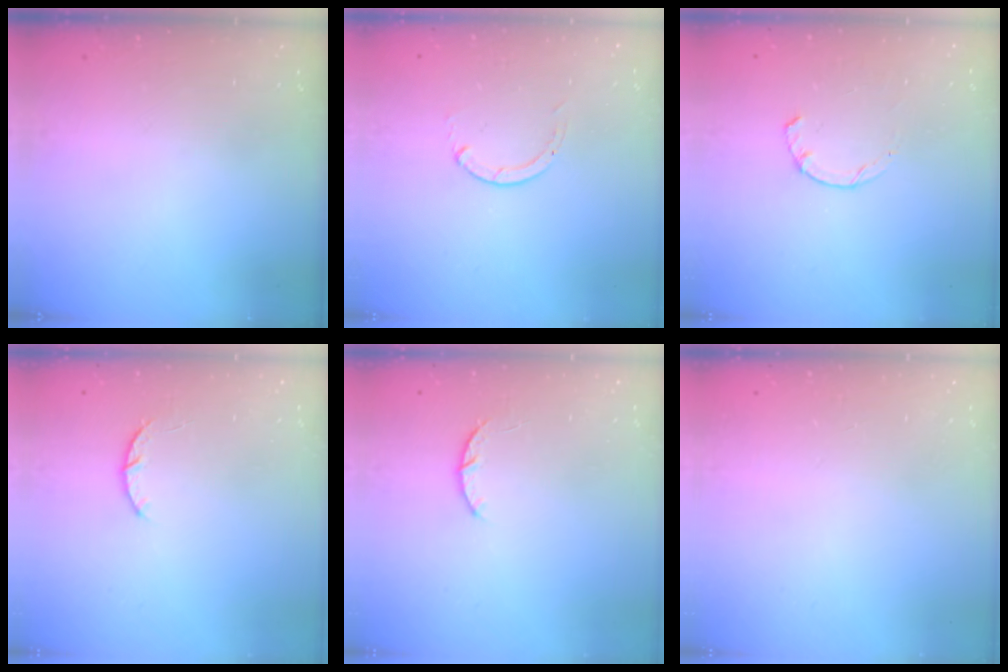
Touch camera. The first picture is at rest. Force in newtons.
{"total": 0.0}
{"total": 1.9, "press": 1.9, "slide": 0.3}
{"total": 3.0, "press": 2.9, "slide": 0.5}
{"total": 3.0, "press": 2.9, "slide": 0.5}
{"total": 2.4, "press": 2.4, "slide": 0.2}